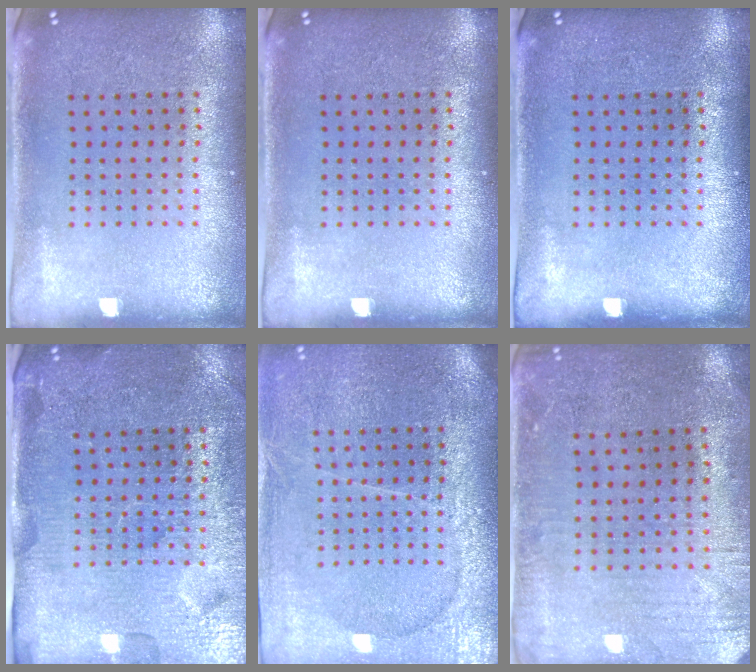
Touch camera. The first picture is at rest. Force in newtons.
{"total": 0.0}
{"total": 0.0}
{"total": 4.3, "press": 4.0, "slide": 1.5}
{"total": 3.6, "press": 3.3, "slide": 1.6}
{"total": 0.6, "press": 0.4, "slide": 0.4}